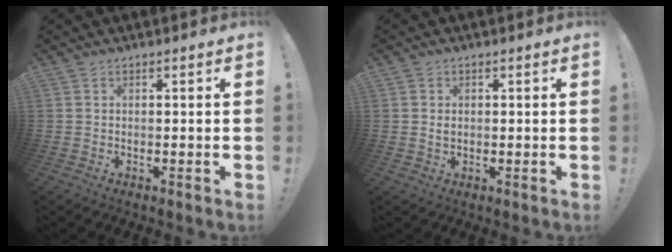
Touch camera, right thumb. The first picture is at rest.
{"total": 1.0, "force": [0.2, 0.9, 0.4], "torque": [-0.005, 0.002, 0.002]}